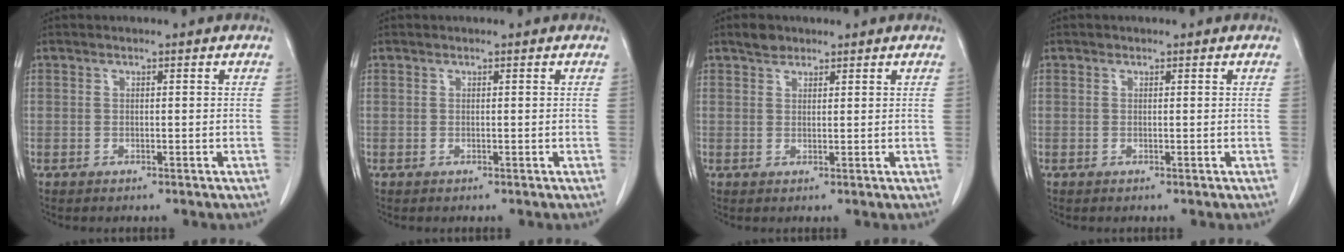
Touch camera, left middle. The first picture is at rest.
{"total": 0.0}
{"total": 2.1, "force": [1.7, 1.1, 0.6], "torque": [-0.016, 0.005, 0.029]}
{"total": 0.0}